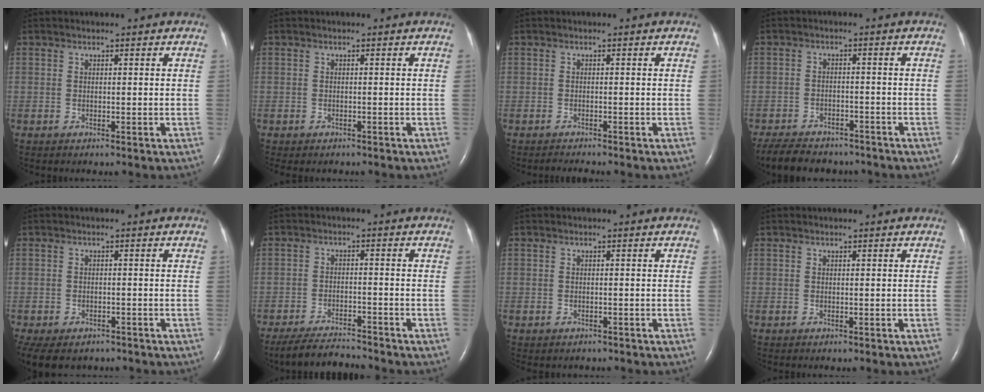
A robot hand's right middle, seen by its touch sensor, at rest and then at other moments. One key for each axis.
{"total": 2.3, "fx": -1.9, "fy": 1.0, "fz": 0.7, "tx": -0.009, "ty": -0.003, "tz": -0.022}
{"total": 1.4, "fx": -1.4, "fy": -0.1, "fz": 0.3, "tx": -0.011, "ty": -0.006, "tz": -0.019}
{"total": 12.2, "fx": -10.3, "fy": 4.6, "fz": 4.7, "tx": -0.097, "ty": -0.006, "tz": -0.145}
{"total": 11.6, "fx": -7.7, "fy": 7.1, "fz": 5.0, "tx": -0.132, "ty": -0.017, "tz": -0.096}
{"total": 6.5, "fx": -6.3, "fy": 0.2, "fz": 1.6, "tx": -0.030, "ty": -0.015, "tz": -0.111}
{"total": 1.1, "fx": -0.9, "fy": 0.7, "fz": 0.1, "tx": -0.009, "ty": 0.001, "tz": -0.012}
{"total": 0.0}